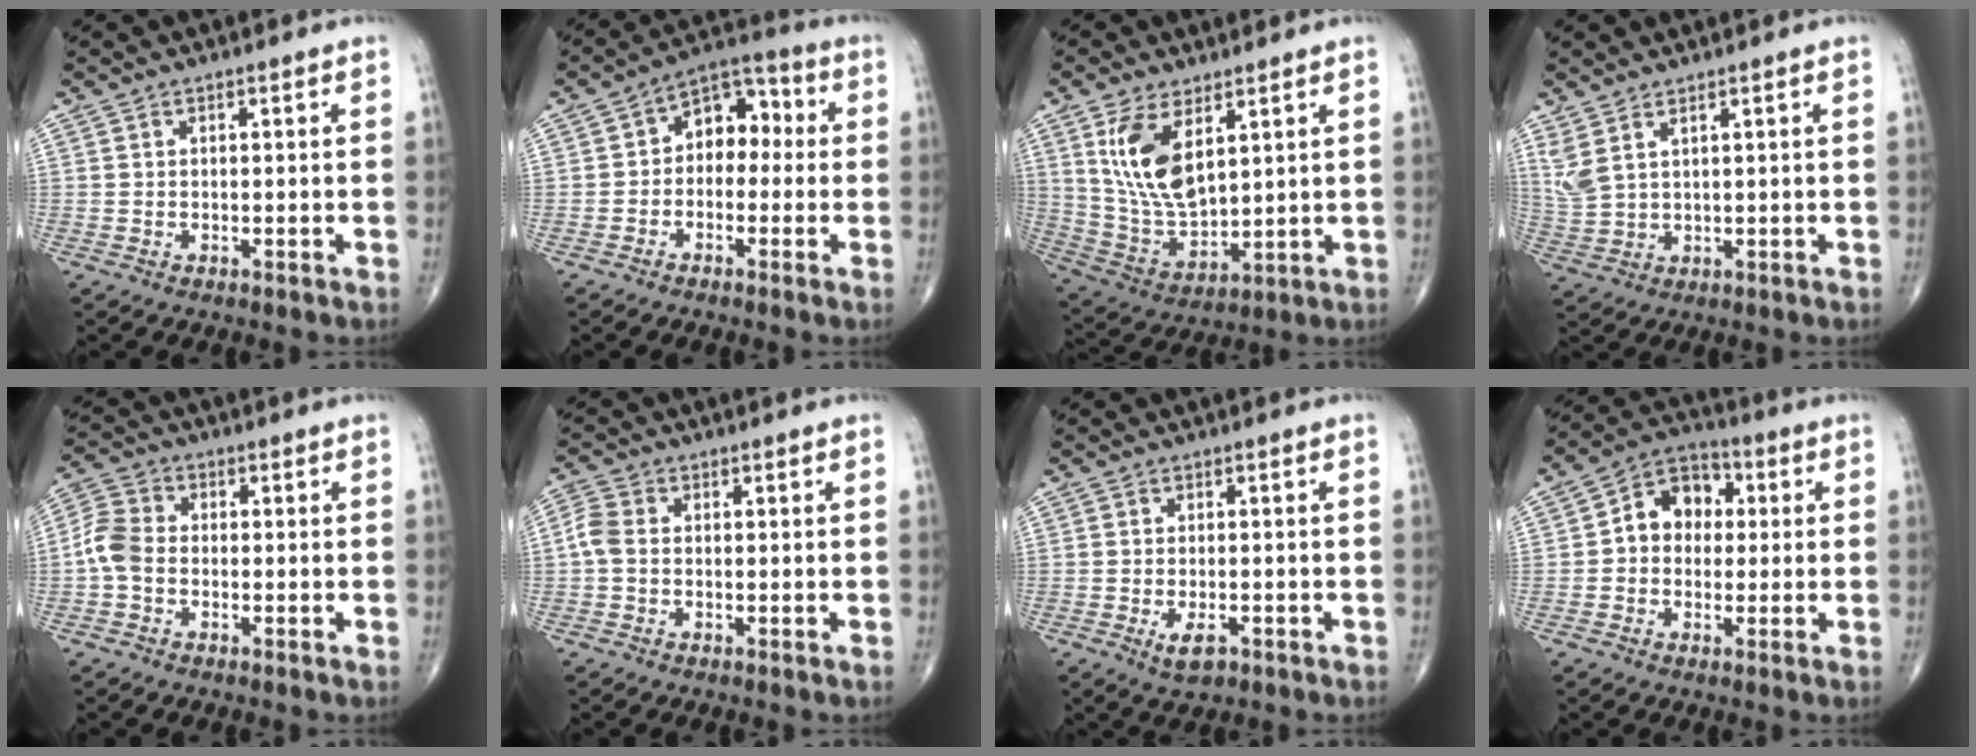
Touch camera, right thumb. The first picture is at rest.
{"total": 9.0, "force": [0.0, 6.3, 6.4], "torque": [-0.056, 0.040, -0.019]}
{"total": 13.3, "force": [5.3, 6.6, 10.2], "torque": [-0.190, -0.024, 0.121]}
{"total": 4.8, "force": [2.8, 1.7, 3.5], "torque": [-0.087, -0.009, 0.069]}
{"total": 5.8, "force": [-1.2, 4.3, 3.8], "torque": [-0.076, 0.016, -0.038]}
{"total": 3.6, "force": [-0.4, 2.6, 2.6], "torque": [-0.061, 0.007, -0.019]}
{"total": 3.8, "force": [-1.7, 1.8, 2.9], "torque": [-0.047, 0.000, -0.024]}
{"total": 9.4, "force": [0.9, 7.4, 5.8], "torque": [-0.059, 0.027, 0.002]}